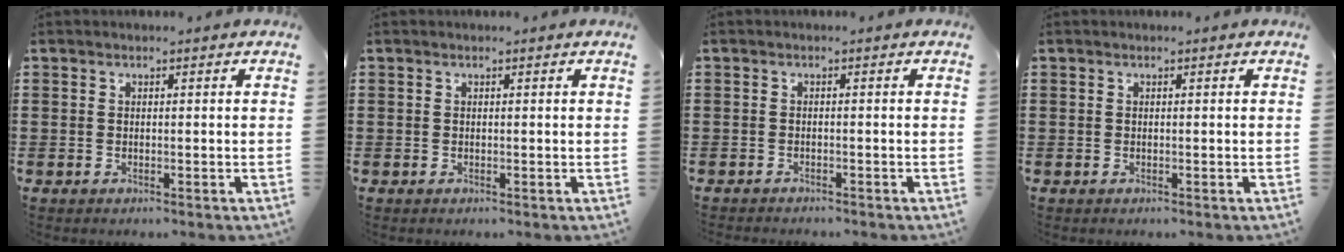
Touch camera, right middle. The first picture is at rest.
{"total": 0.0}
{"total": 0.8, "force": [-0.8, 0.1, 0.0], "torque": [-0.002, 0.001, -0.017]}
{"total": 0.0}